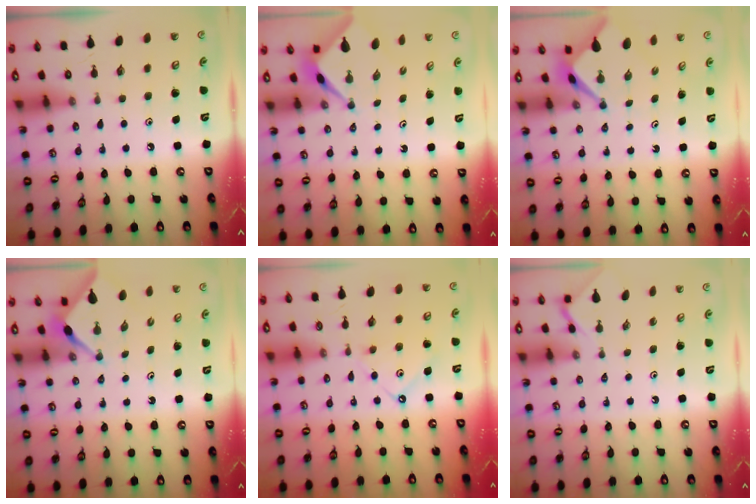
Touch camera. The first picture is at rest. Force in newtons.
{"total": 2.6, "press": 2.5, "slide": 0.2}
{"total": 2.4, "press": 2.4, "slide": 0.2}
{"total": 3.2, "press": 3.2, "slide": 0.2}
{"total": 6.7, "press": 6.7, "slide": 0.8}
{"total": 2.4, "press": 2.4, "slide": 0.4}